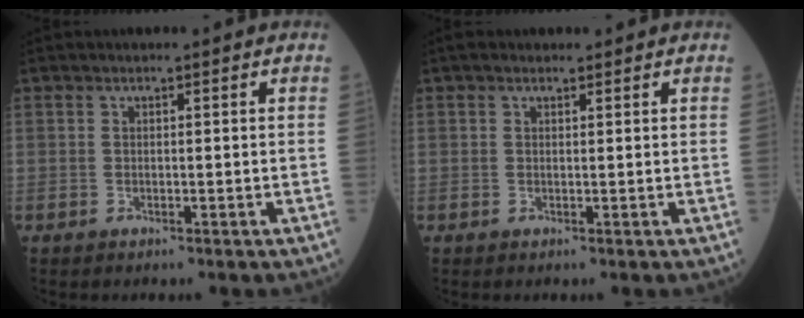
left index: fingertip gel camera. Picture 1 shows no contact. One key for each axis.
{"total": 1.2, "fx": 1.0, "fy": 0.5, "fz": 0.4, "tx": -0.012, "ty": 0.015, "tz": 0.015}